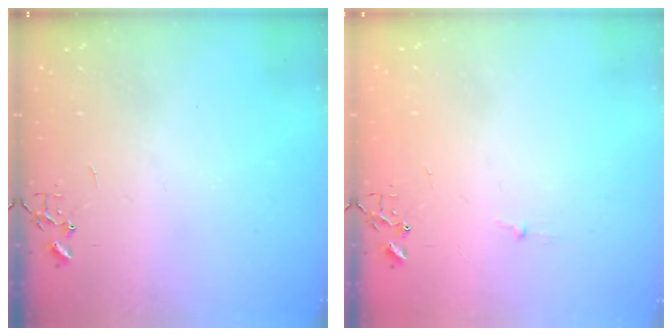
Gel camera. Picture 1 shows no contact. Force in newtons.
{"total": 2.7, "press": 2.7, "slide": 0.3}